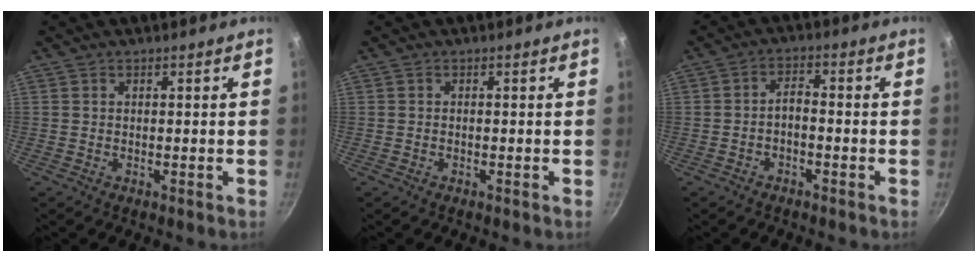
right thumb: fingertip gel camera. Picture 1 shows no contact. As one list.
[{"total": 0.0}, {"total": 3.2, "force": [-1.6, 1.5, 2.2], "torque": [-0.037, 0.026, -0.030]}]